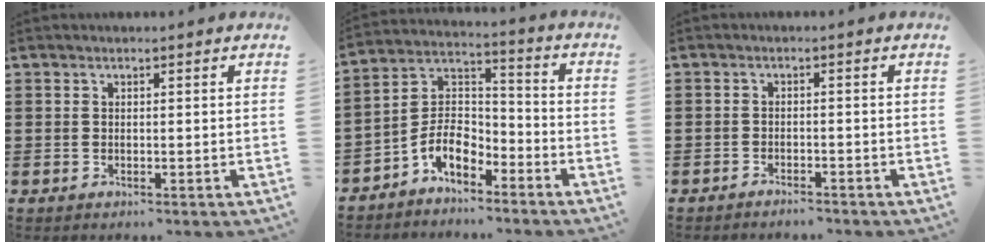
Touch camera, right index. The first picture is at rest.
{"total": 7.1, "force": [-4.5, 4.0, 3.6], "torque": [-0.099, -0.003, -0.096]}
{"total": 1.7, "force": [-1.7, -0.1, -0.1], "torque": [-0.003, 0.002, -0.037]}